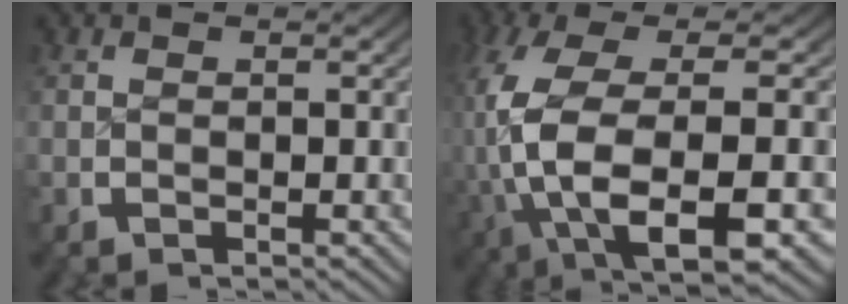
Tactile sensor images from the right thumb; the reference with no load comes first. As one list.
[{"total": 13.0, "force": [-2.4, 6.5, 11.1], "torque": [-0.273, -0.053, -0.001]}]